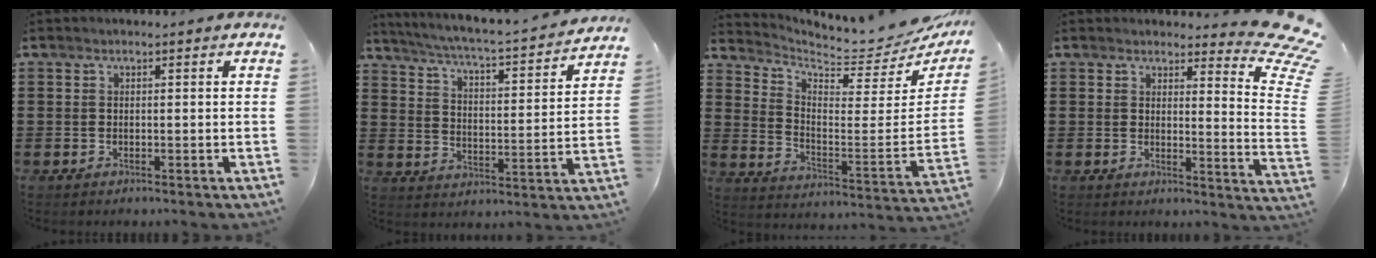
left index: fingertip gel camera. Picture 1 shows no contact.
{"total": 3.9, "force": [3.6, -0.3, 1.5], "torque": [-0.050, -0.037, 0.050]}
{"total": 5.5, "force": [5.2, 0.8, 1.5], "torque": [-0.052, -0.050, 0.085]}
{"total": 6.5, "force": [5.2, 0.8, 3.7], "torque": [-0.052, -0.042, 0.085]}